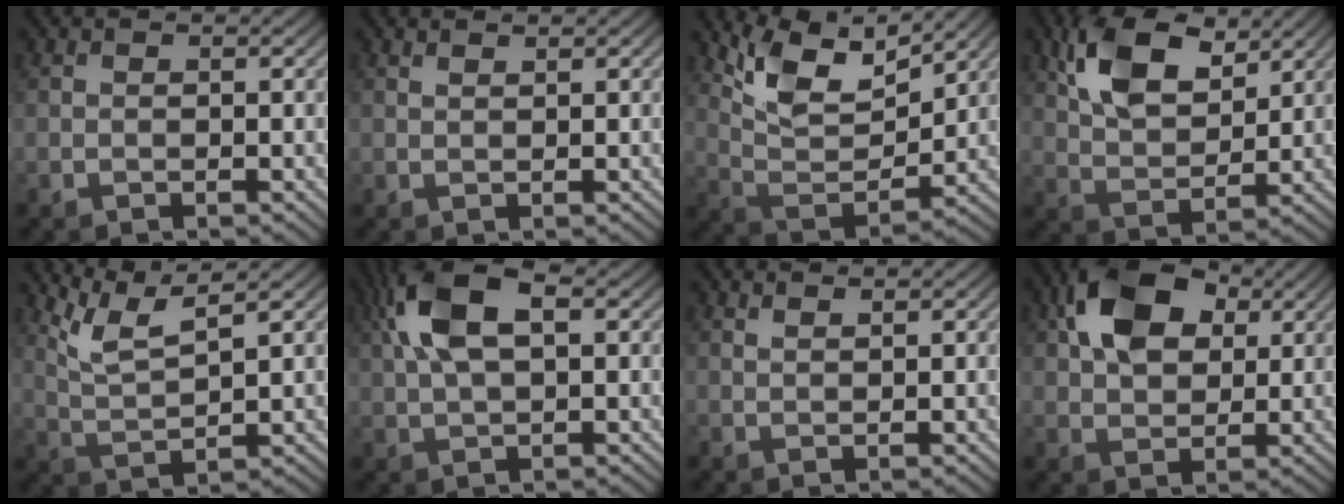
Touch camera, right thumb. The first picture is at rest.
{"total": 0.8, "force": [0.8, 0.1, 0.3], "torque": [-0.007, 0.000, 0.015]}
{"total": 9.8, "force": [6.5, 3.8, 6.2], "torque": [-0.136, -0.004, 0.132]}
{"total": 9.7, "force": [5.0, 5.0, 6.7], "torque": [-0.145, 0.005, 0.098]}
{"total": 5.8, "force": [4.3, 1.0, 3.9], "torque": [-0.096, 0.001, 0.095]}
{"total": 9.3, "force": [2.8, 4.3, 7.7], "torque": [-0.174, 0.021, 0.044]}
{"total": 1.1, "force": [1.0, 0.1, 0.4], "torque": [-0.009, -0.002, 0.021]}
{"total": 10.0, "force": [3.7, 6.4, 6.8], "torque": [-0.145, 0.015, 0.060]}